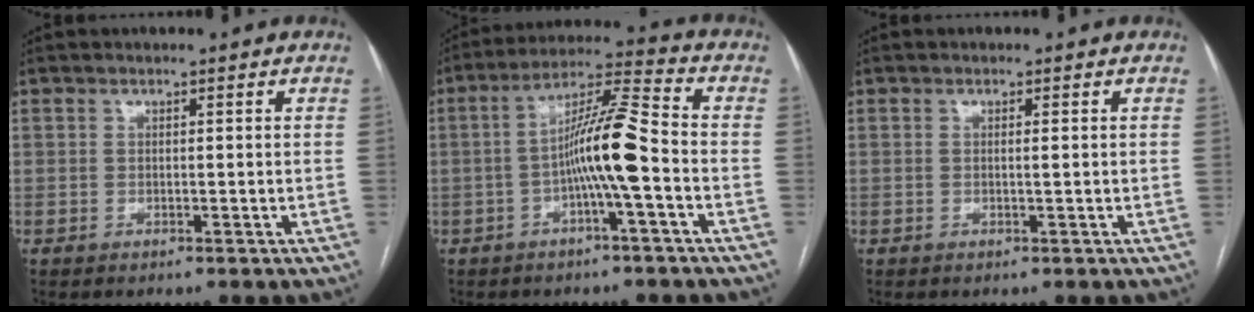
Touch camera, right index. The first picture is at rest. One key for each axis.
{"total": 10.0, "fx": -2.4, "fy": 0.0, "fz": 9.7, "tx": -0.180, "ty": 0.021, "tz": -0.044}
{"total": 0.6, "fx": 0.1, "fy": -0.1, "fz": 0.6, "tx": -0.011, "ty": 0.001, "tz": 0.003}